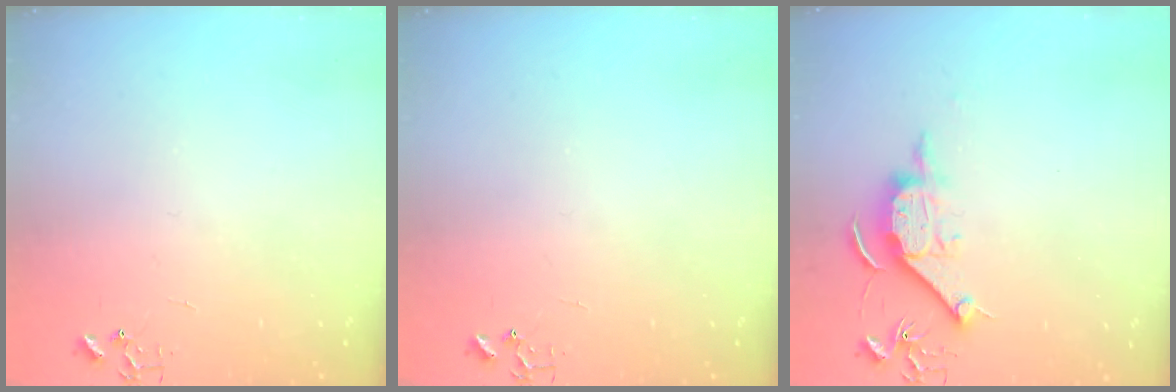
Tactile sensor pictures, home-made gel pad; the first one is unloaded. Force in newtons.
{"total": 0.0}
{"total": 11.3, "press": 11.3, "slide": 0.5}